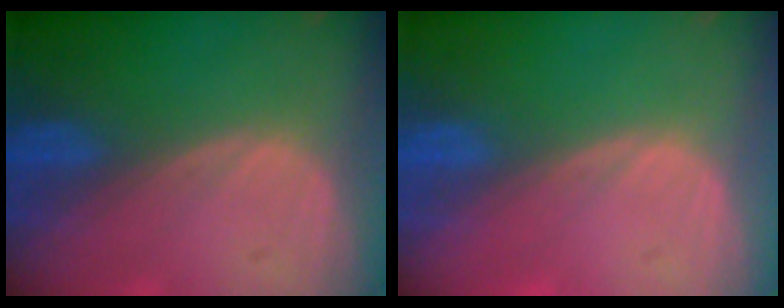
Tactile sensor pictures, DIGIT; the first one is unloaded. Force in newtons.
{"total": 0.0}